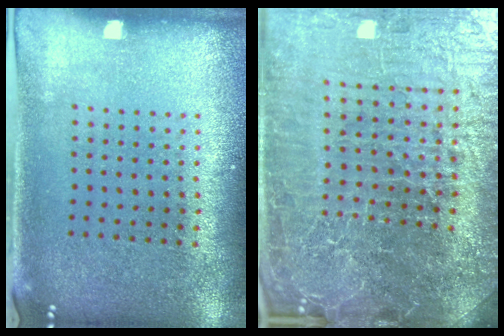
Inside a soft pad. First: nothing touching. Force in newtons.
{"total": 7.5, "press": 6.5, "slide": 3.6}